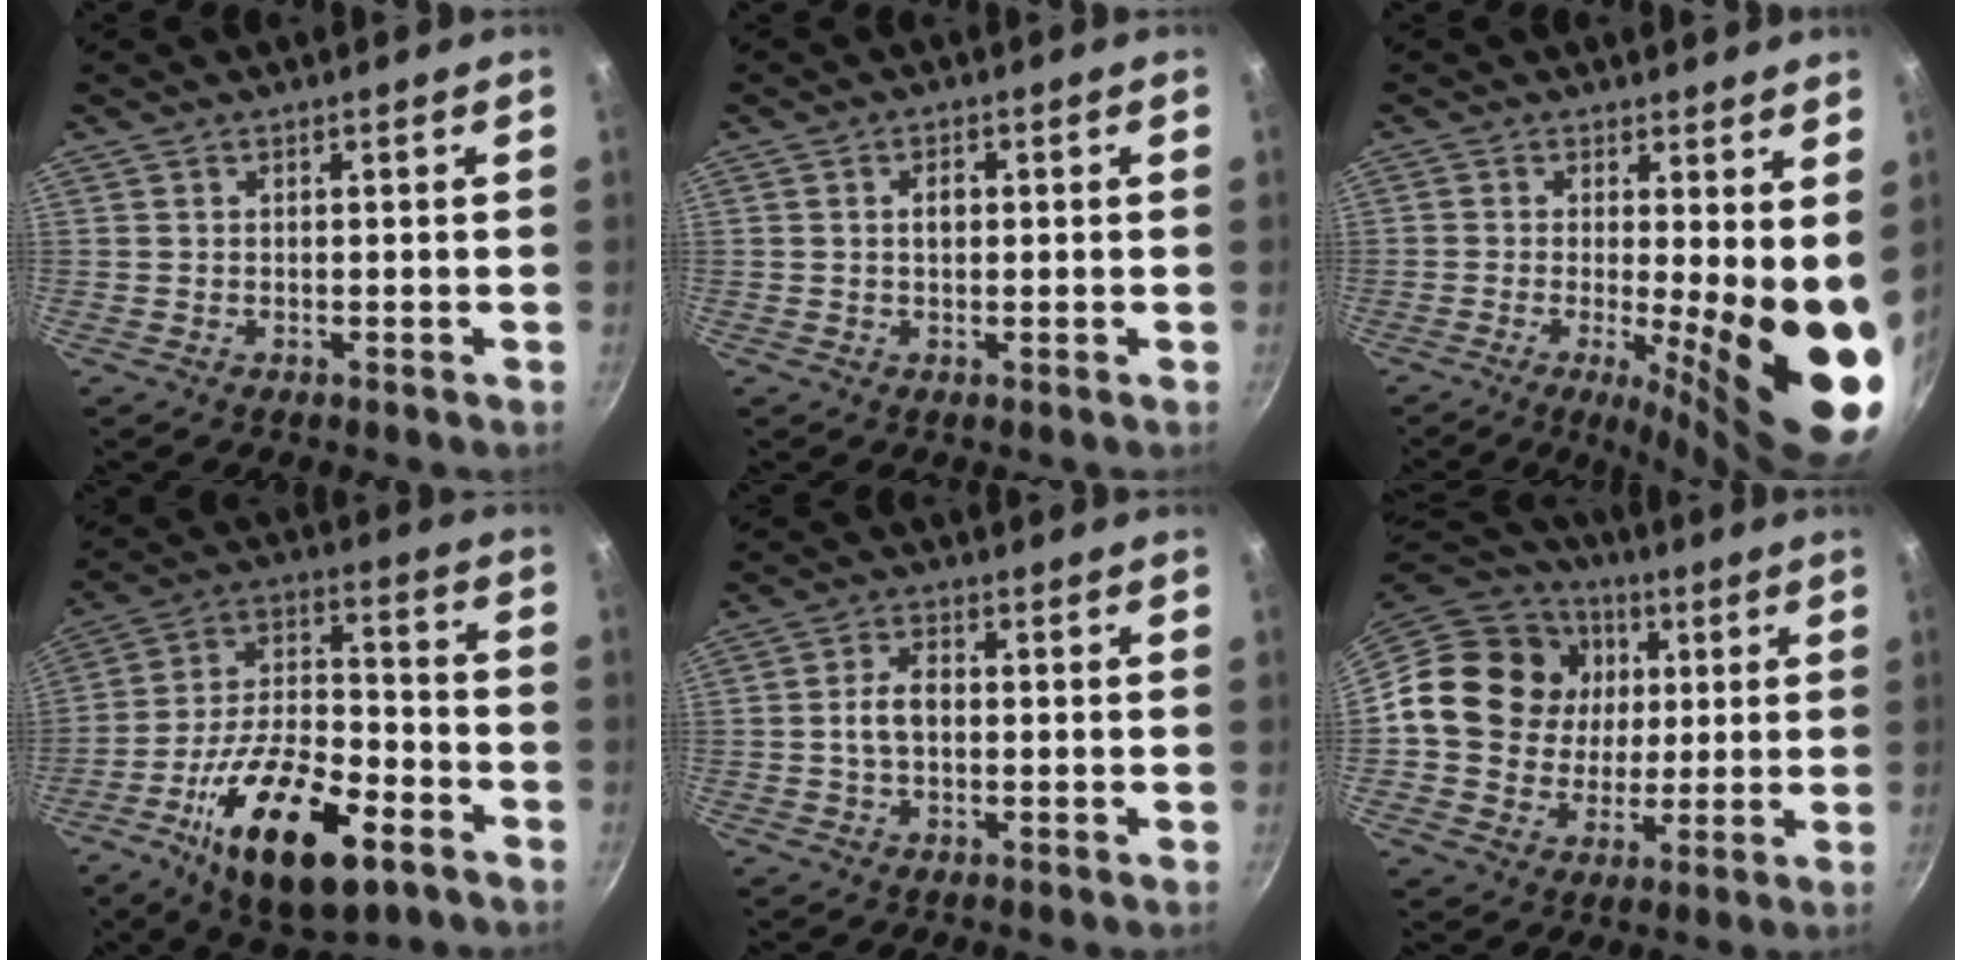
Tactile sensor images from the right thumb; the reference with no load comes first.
{"total": 2.3, "force": [0.2, 1.6, 1.7], "torque": [-0.019, 0.004, 0.003]}
{"total": 14.2, "force": [-0.9, 3.6, 13.7], "torque": [-0.173, -0.031, -0.010]}
{"total": 22.9, "force": [-11.1, 9.8, 17.4], "torque": [-0.281, 0.044, -0.193]}
{"total": 4.8, "force": [-0.2, 2.9, 3.8], "torque": [-0.068, 0.017, -0.009]}
{"total": 19.5, "force": [3.5, 16.9, 9.0], "torque": [-0.144, 0.012, 0.058]}